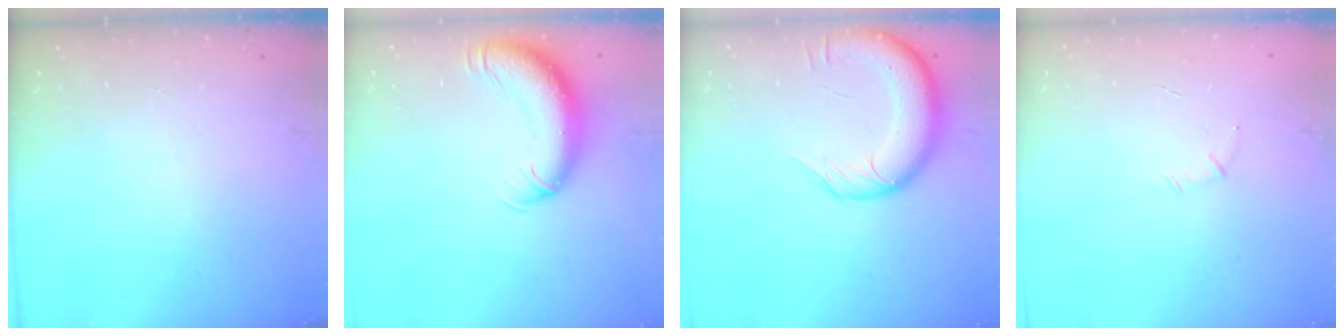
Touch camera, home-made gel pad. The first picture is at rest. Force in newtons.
{"total": 13.5, "press": 13.1, "slide": 3.5}
{"total": 13.9, "press": 13.4, "slide": 3.7}
{"total": 4.1, "press": 4.0, "slide": 1.0}